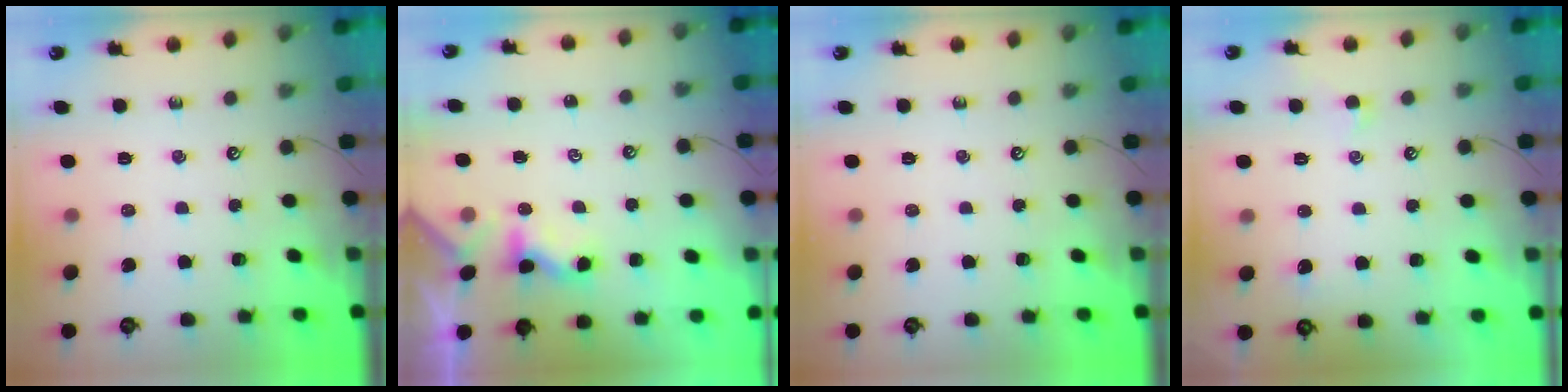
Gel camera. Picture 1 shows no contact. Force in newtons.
{"total": 1.2, "press": 1.1, "slide": 0.5}
{"total": 0.0}
{"total": 1.2, "press": 1.0, "slide": 0.6}